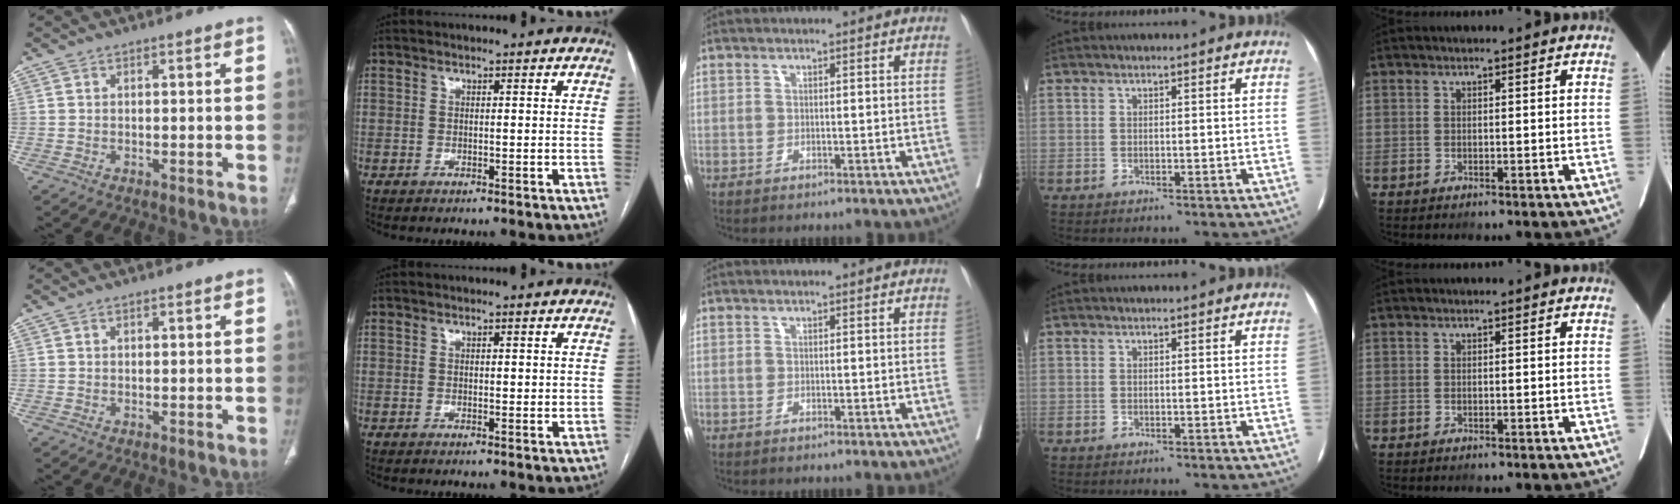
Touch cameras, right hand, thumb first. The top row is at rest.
{"thumb": {"total": 0.7, "force": [0.3, 0.4, 0.4], "torque": [-0.003, 0.001, 0.005]}, "index": {"total": 1.0, "force": [0.3, 0.4, 0.8], "torque": [-0.011, -0.001, 0.005]}}